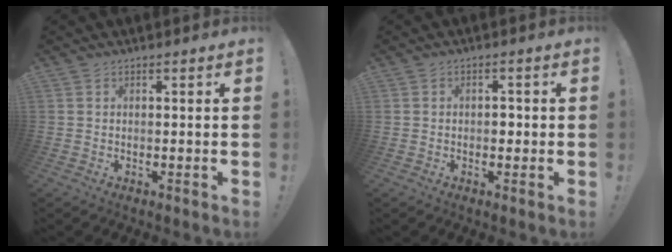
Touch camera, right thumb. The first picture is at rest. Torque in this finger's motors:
{"motor_torque": [0.29, 0.33, 0.07, -0.15, 0.00]}